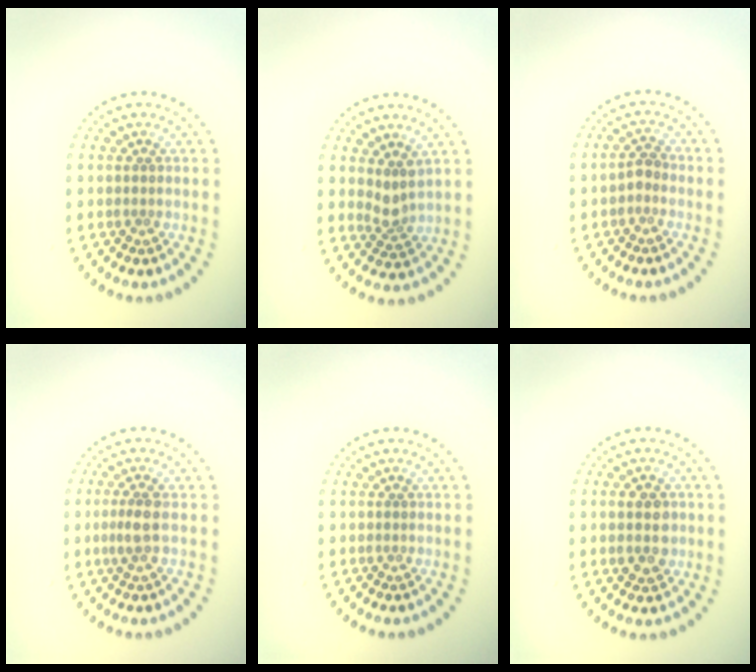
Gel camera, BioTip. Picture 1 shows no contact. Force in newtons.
{"total": 1.9, "press": 1.4, "slide": 1.3}
{"total": 1.2, "press": 1.0, "slide": 0.6}
{"total": 1.8, "press": 1.5, "slide": 1.1}
{"total": 0.0}
{"total": 3.0, "press": 3.0, "slide": 0.1}